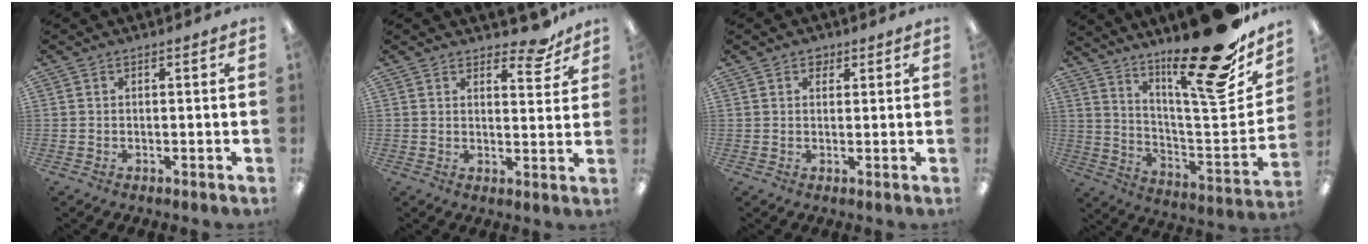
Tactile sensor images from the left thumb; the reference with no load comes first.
{"total": 6.9, "force": [5.4, 2.8, 3.4], "torque": [-0.031, -0.032, 0.089]}
{"total": 2.3, "force": [1.4, 1.6, 0.9], "torque": [-0.003, -0.002, 0.022]}
{"total": 24.6, "force": [18.5, 4.8, 15.4], "torque": [-0.212, -0.138, 0.291]}